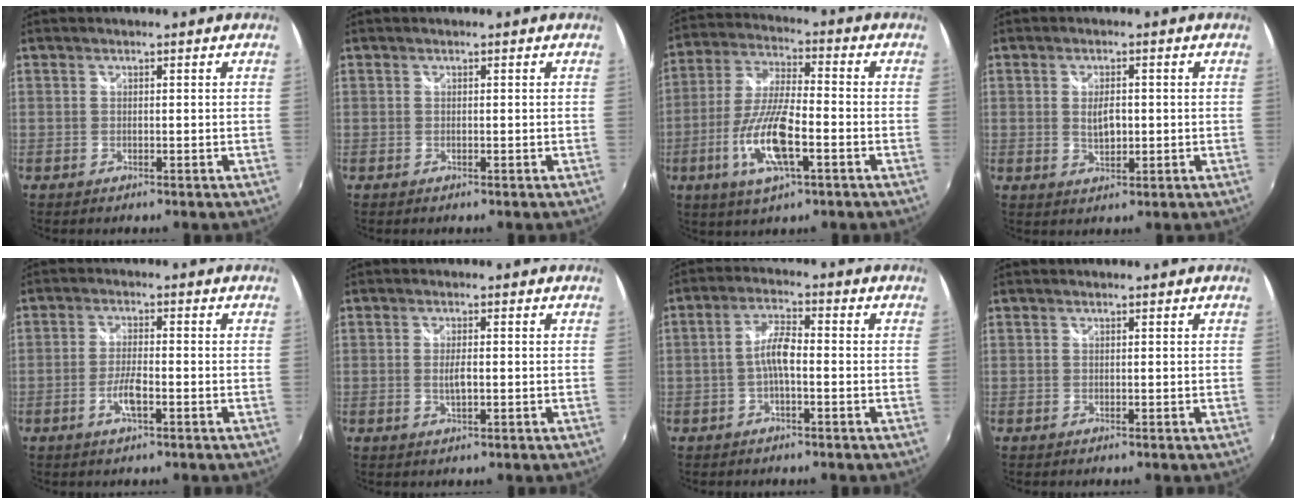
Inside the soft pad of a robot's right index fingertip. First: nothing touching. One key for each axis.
{"total": 0.0}
{"total": 13.7, "fx": -4.9, "fy": 3.9, "fz": 12.2, "tx": -0.257, "ty": -0.011, "tz": -0.093}
{"total": 3.8, "fx": 0.0, "fy": 2.0, "fz": 3.3, "tx": -0.053, "ty": -0.002, "tz": 0.002}
{"total": 4.4, "fx": -2.0, "fy": 0.8, "fz": 3.8, "tx": -0.082, "ty": -0.003, "tz": -0.038}
{"total": 2.6, "fx": -0.3, "fy": 0.7, "fz": 2.4, "tx": -0.044, "ty": -0.004, "tz": -0.005}
{"total": 4.7, "fx": -1.4, "fy": 1.2, "fz": 4.3, "tx": -0.088, "ty": 0.012, "tz": -0.028}
{"total": 0.0}